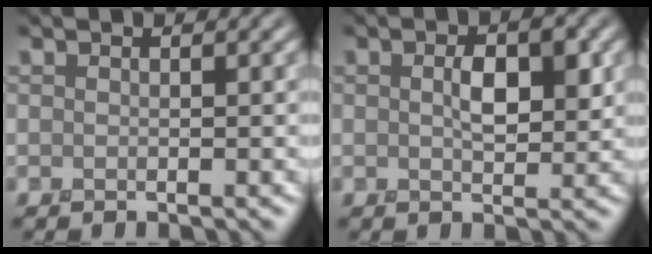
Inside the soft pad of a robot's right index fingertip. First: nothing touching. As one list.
[{"total": 3.3, "force": [0.5, 1.7, 2.8], "torque": [-0.054, -0.001, 0.011]}]